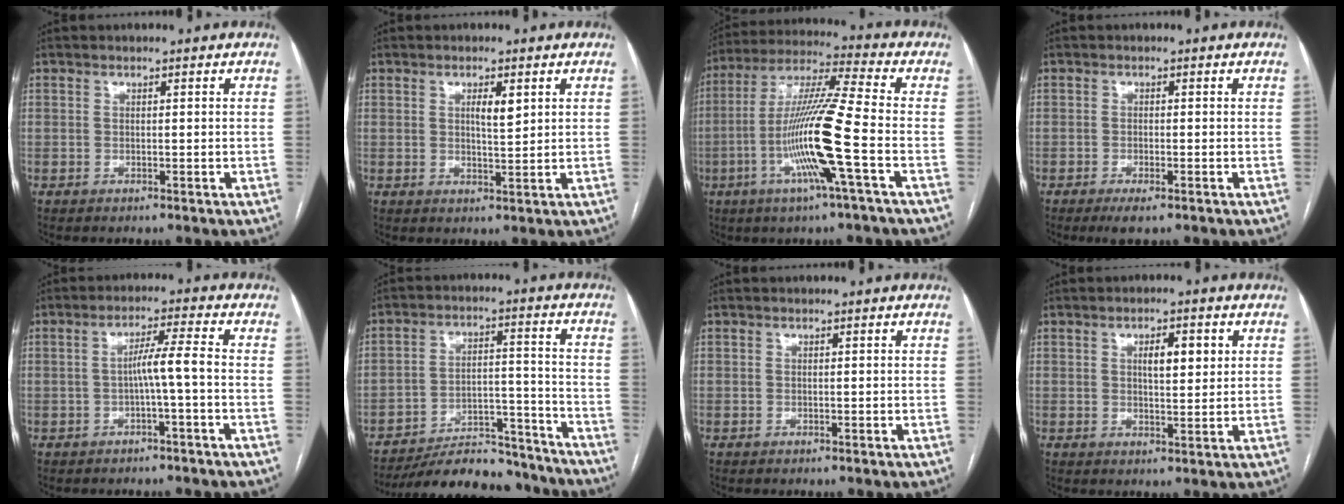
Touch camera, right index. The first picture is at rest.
{"total": 2.9, "force": [1.1, 0.6, 2.6], "torque": [-0.044, -0.003, 0.018]}
{"total": 15.2, "force": [-4.3, -1.0, 14.5], "torque": [-0.288, -0.007, -0.092]}
{"total": 2.8, "force": [-1.8, 0.6, 2.1], "torque": [-0.036, -0.004, -0.028]}
{"total": 4.4, "force": [-1.0, -0.6, 4.2], "torque": [-0.072, 0.012, -0.015]}
{"total": 16.3, "force": [-15.3, 4.2, 3.8], "torque": [-0.054, 0.029, -0.223]}
{"total": 0.0}
{"total": 4.6, "force": [1.5, 1.4, 4.1], "torque": [-0.066, 0.003, 0.024]}